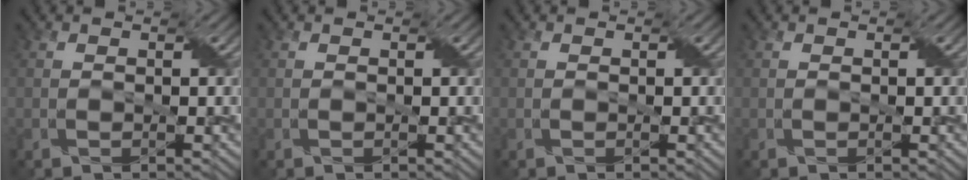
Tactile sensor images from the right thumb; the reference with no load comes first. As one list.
[{"total": 0.0}, {"total": 0.0}, {"total": 0.0}]